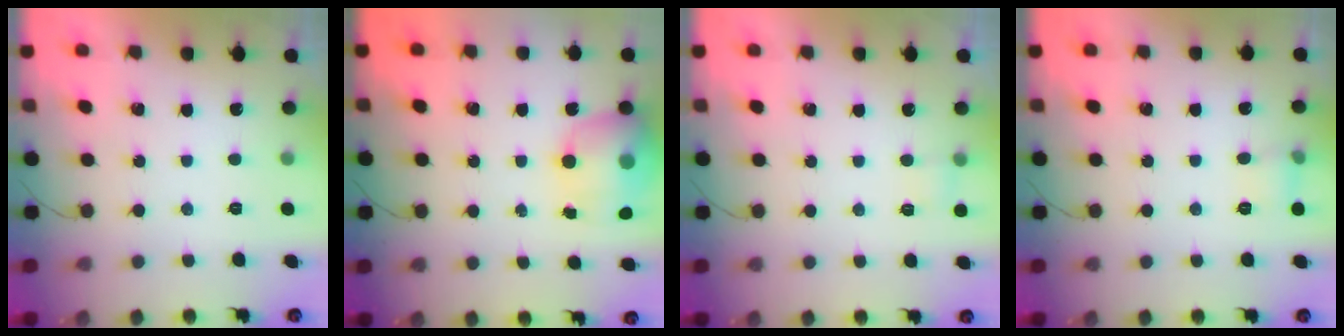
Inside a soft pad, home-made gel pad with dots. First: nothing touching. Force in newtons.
{"total": 15.3, "press": 14.8, "slide": 3.9}
{"total": 2.8, "press": 2.6, "slide": 1.1}
{"total": 5.8, "press": 5.5, "slide": 1.7}